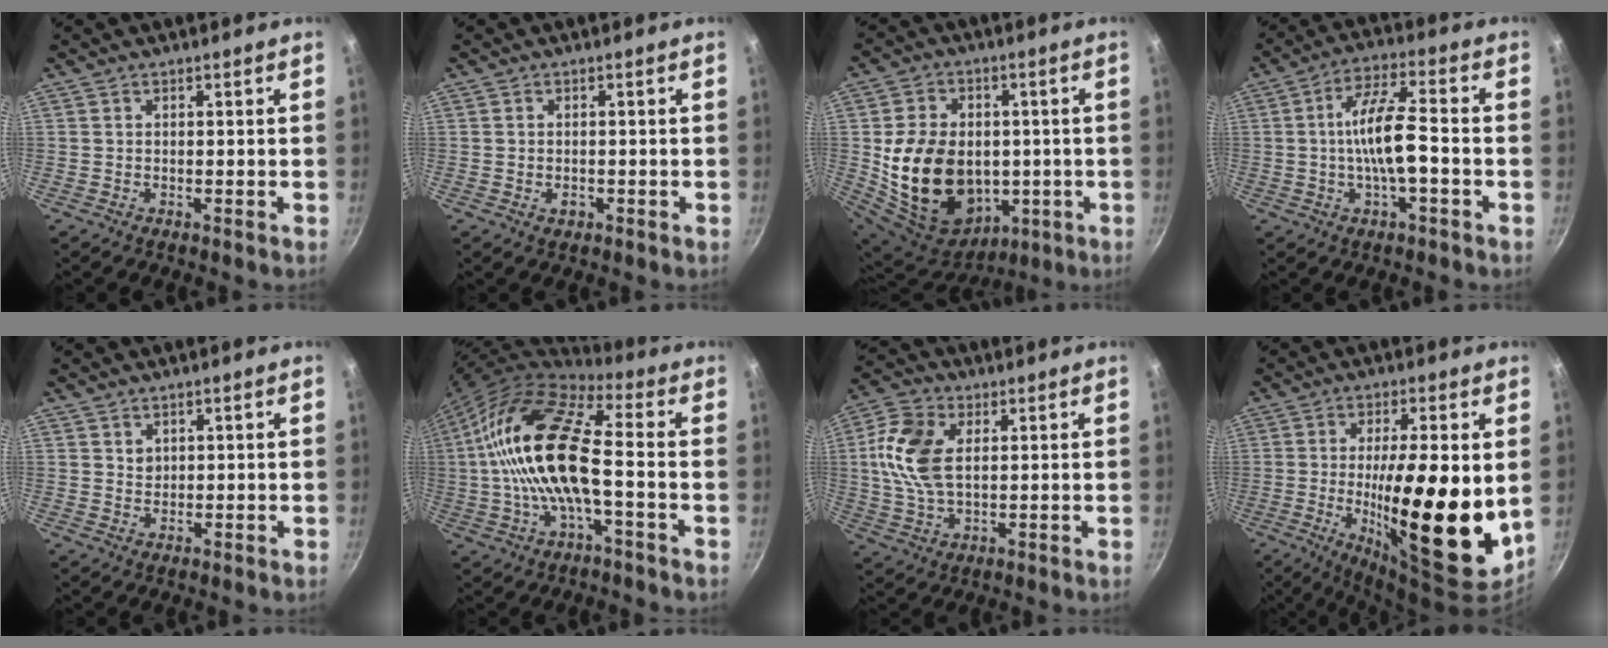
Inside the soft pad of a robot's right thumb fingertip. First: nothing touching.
{"total": 1.5, "force": [-0.5, 1.1, 1.0], "torque": [-0.014, 0.001, -0.008]}
{"total": 21.1, "force": [-1.1, 15.9, 13.8], "torque": [-0.235, 0.007, 0.006]}
{"total": 10.3, "force": [-1.6, 2.7, 9.8], "torque": [-0.179, 0.026, -0.037]}
{"total": 1.0, "force": [0.4, 0.9, 0.3], "torque": [-0.001, 0.000, 0.007]}
{"total": 18.7, "force": [-1.2, 7.0, 17.3], "torque": [-0.332, 0.034, -0.037]}
{"total": 12.1, "force": [2.1, 7.3, 9.4], "torque": [-0.179, 0.006, 0.034]}
{"total": 20.6, "force": [-0.6, 5.5, 19.8], "torque": [-0.299, -0.027, -0.008]}